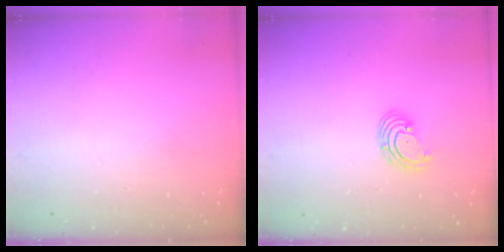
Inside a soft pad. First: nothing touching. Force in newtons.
{"total": 2.7, "press": 2.7, "slide": 0.3}